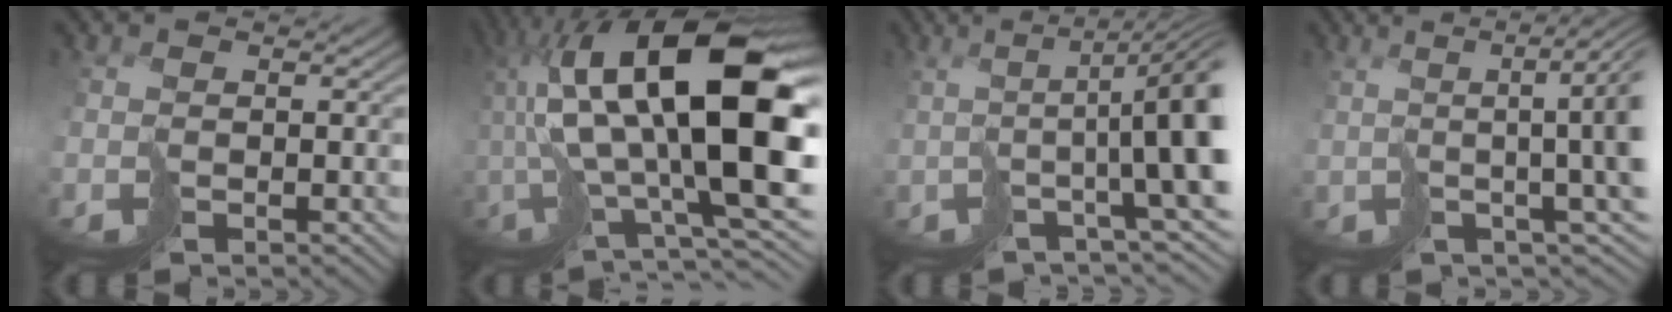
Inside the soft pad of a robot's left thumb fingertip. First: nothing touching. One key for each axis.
{"total": 20.3, "fx": 3.8, "fy": 7.3, "fz": 18.5, "tx": -0.317, "ty": 0.011, "tz": 0.081}
{"total": 11.5, "fx": 1.0, "fy": 1.6, "fz": 11.4, "tx": -0.155, "ty": 0.011, "tz": 0.034}
{"total": 9.8, "fx": 1.9, "fy": 1.2, "fz": 9.6, "tx": -0.134, "ty": 0.014, "tz": 0.043}